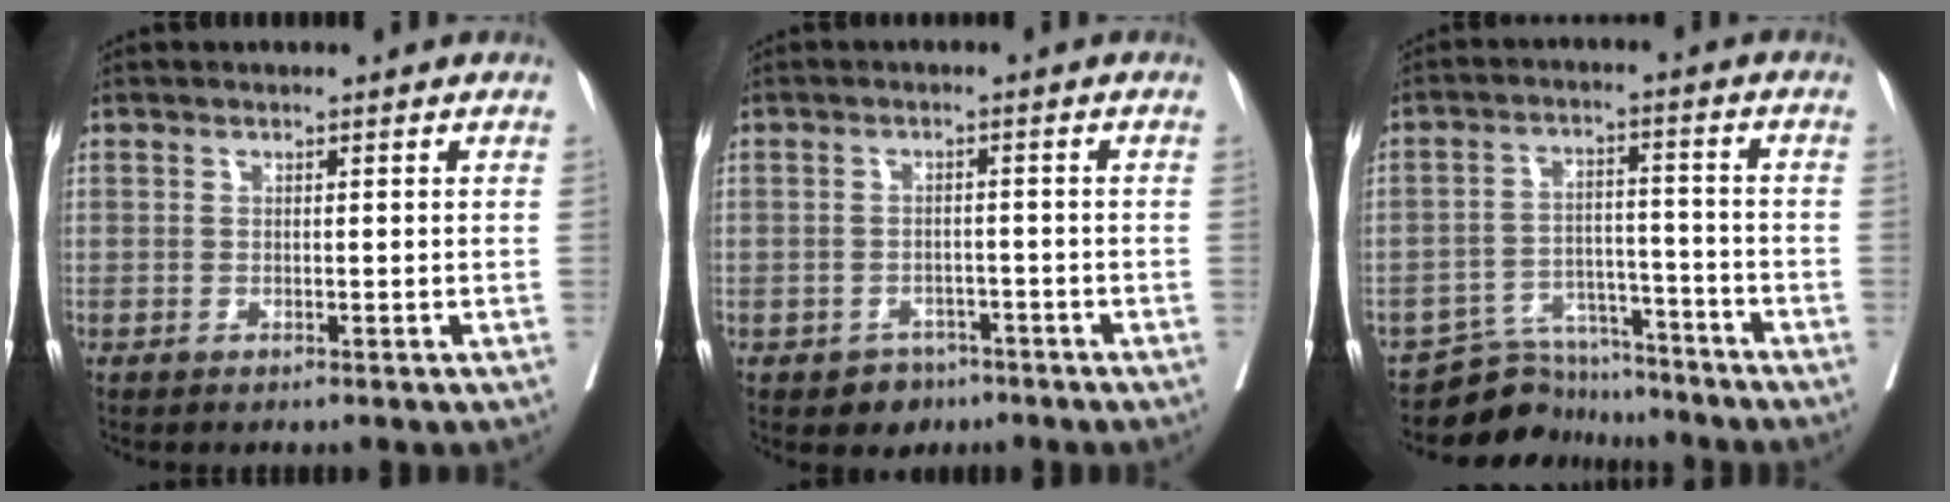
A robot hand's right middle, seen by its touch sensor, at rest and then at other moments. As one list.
[{"total": 3.4, "force": [-2.2, 2.5, 0.7], "torque": [-0.008, 0.010, -0.026]}, {"total": 8.5, "force": [-8.1, 2.6, -0.6], "torque": [0.013, 0.029, -0.136]}]